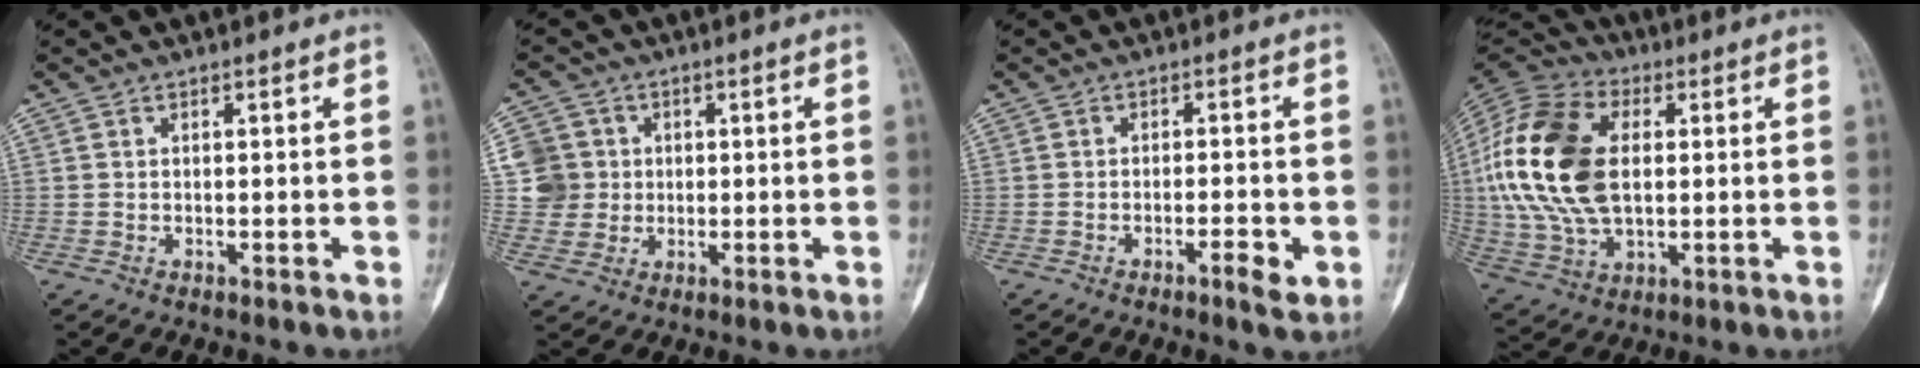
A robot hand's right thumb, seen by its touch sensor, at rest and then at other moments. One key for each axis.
{"total": 6.6, "fx": 0.9, "fy": 6.5, "fz": 0.8, "tx": 0.013, "ty": 0.005, "tz": 0.013}
{"total": 3.6, "fx": -1.5, "fy": 0.9, "fz": 3.2, "tx": -0.052, "ty": 0.005, "tz": -0.026}
{"total": 21.9, "fx": 2.3, "fy": 13.4, "fz": 17.2, "tx": -0.358, "ty": 0.000, "tz": 0.040}